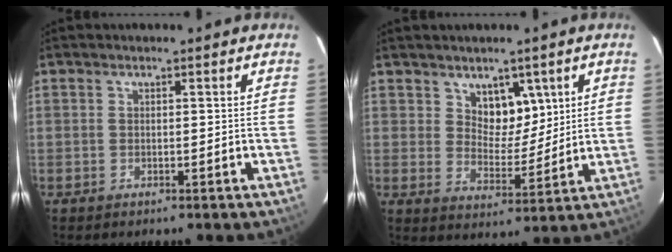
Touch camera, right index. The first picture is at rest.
{"total": 6.1, "force": [3.1, 3.7, 3.7], "torque": [-0.049, -0.003, 0.058]}